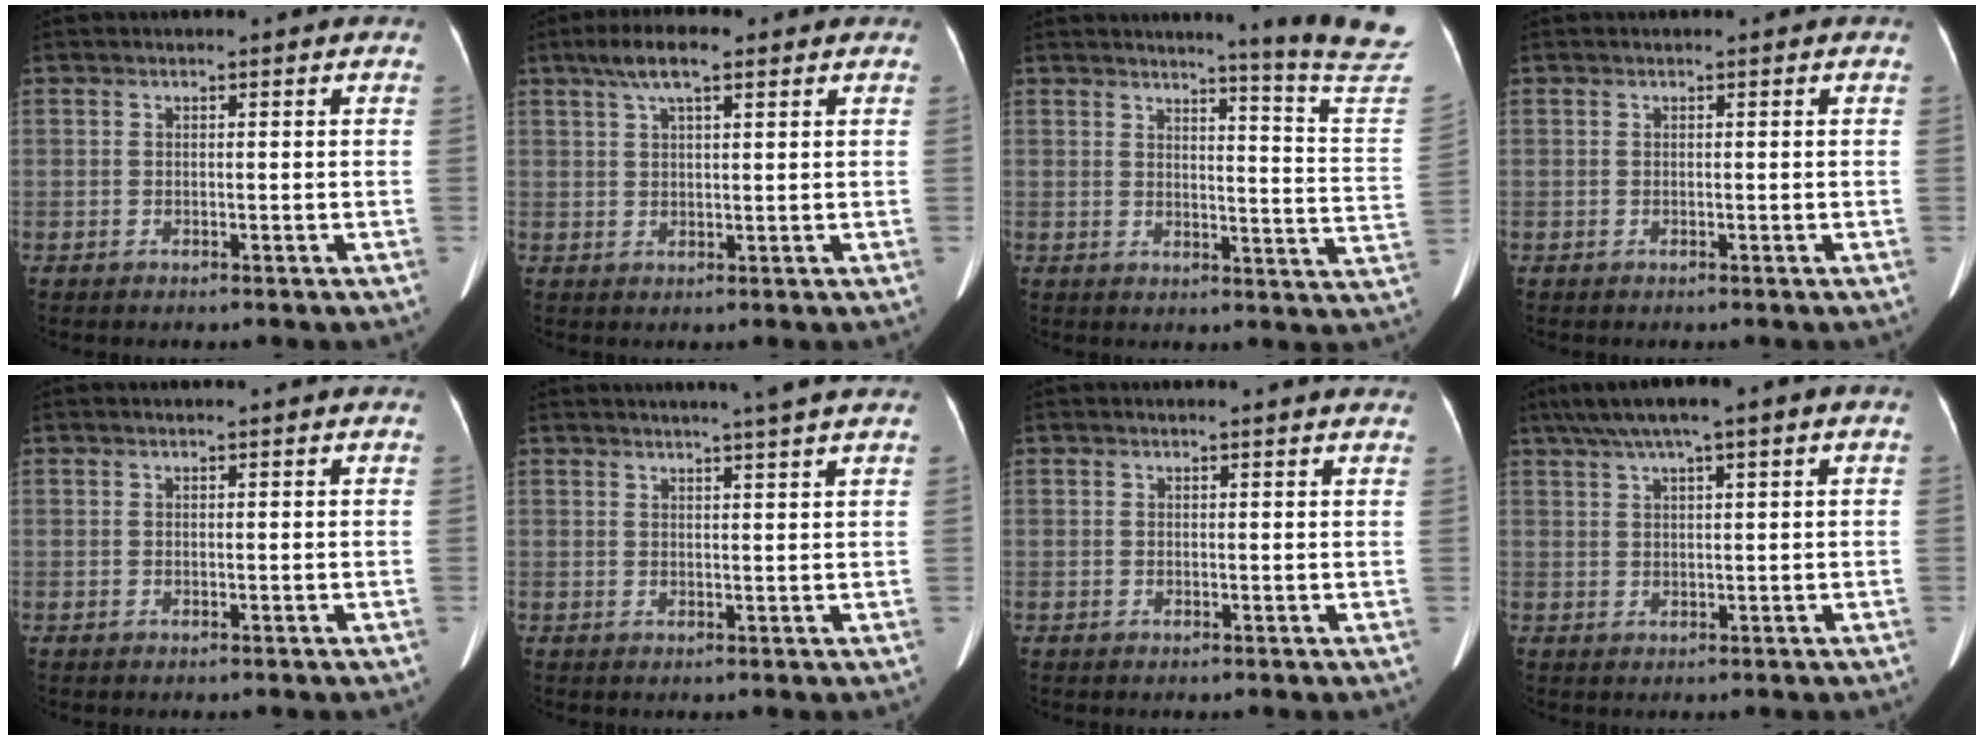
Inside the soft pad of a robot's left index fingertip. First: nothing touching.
{"total": 5.7, "force": [3.5, 1.3, 4.3], "torque": [-0.088, 0.021, 0.059]}
{"total": 14.1, "force": [12.9, -3.6, 4.4], "torque": [-0.058, -0.123, 0.136]}
{"total": 0.0}
{"total": 0.8, "force": [0.7, -0.1, 0.4], "torque": [-0.010, 0.009, 0.012]}
{"total": 6.6, "force": [5.8, -1.3, 2.9], "torque": [-0.038, 0.006, 0.067]}
{"total": 3.5, "force": [3.3, -0.2, 1.0], "torque": [-0.016, 0.003, 0.022]}
{"total": 7.6, "force": [4.6, 0.7, 6.0], "torque": [-0.108, 0.040, 0.075]}